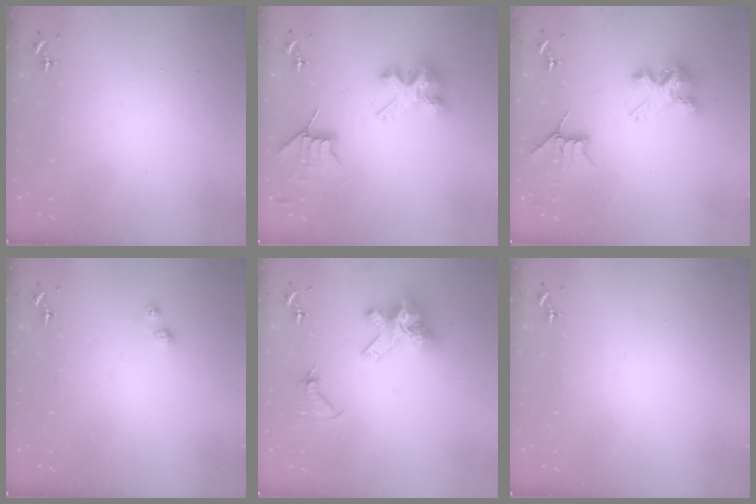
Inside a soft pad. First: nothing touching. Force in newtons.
{"total": 8.3, "press": 8.3, "slide": 0.4}
{"total": 10.0, "press": 10.0, "slide": 0.6}
{"total": 3.9, "press": 3.9, "slide": 0.6}
{"total": 13.6, "press": 13.5, "slide": 1.5}
{"total": 0.0}